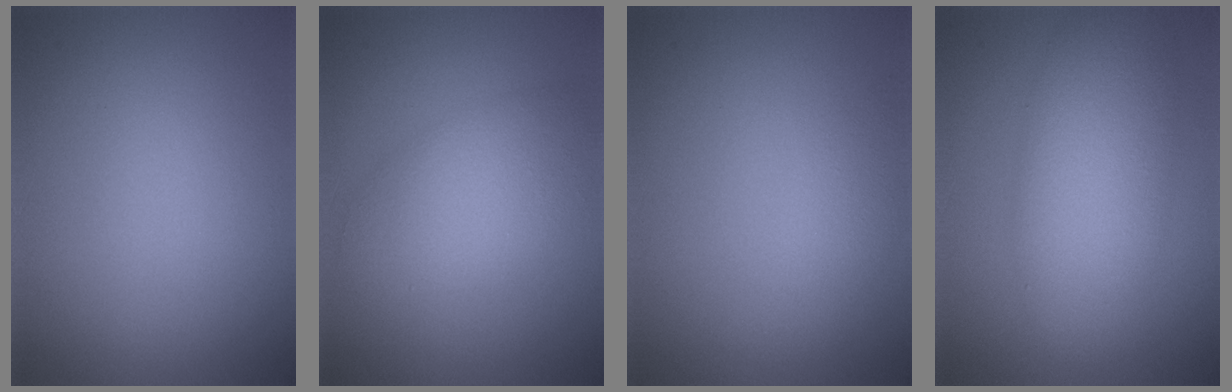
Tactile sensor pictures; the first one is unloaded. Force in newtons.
{"total": 4.8, "press": 4.7, "slide": 0.2}
{"total": 2.4, "press": 2.4, "slide": 0.2}
{"total": 6.3, "press": 6.3, "slide": 0.2}